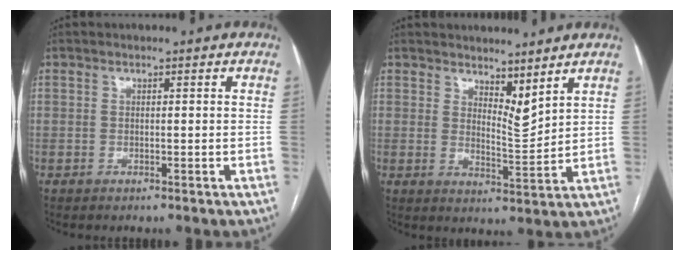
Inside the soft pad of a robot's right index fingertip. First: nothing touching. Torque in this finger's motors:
{"motor_torque": [-0.27, 0.23, -0.02, 0.00]}